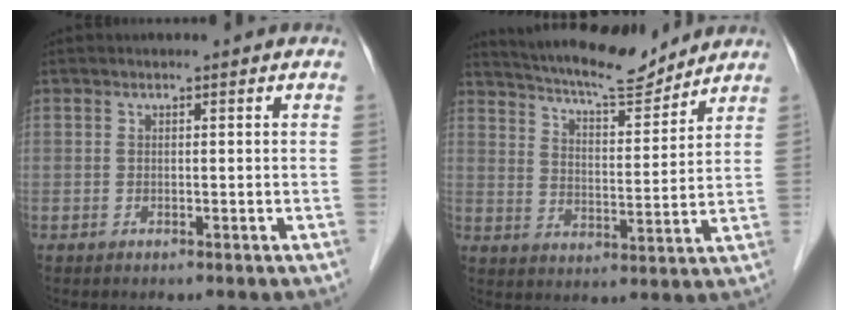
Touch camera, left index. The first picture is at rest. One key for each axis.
{"total": 12.3, "fx": 11.5, "fy": 1.4, "fz": 4.1, "tx": -0.073, "ty": 0.000, "tz": 0.182}